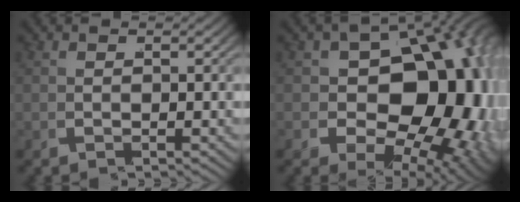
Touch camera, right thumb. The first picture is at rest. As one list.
[{"total": 20.3, "force": [-0.6, 13.6, 15.1], "torque": [-0.244, -0.068, 0.022]}]